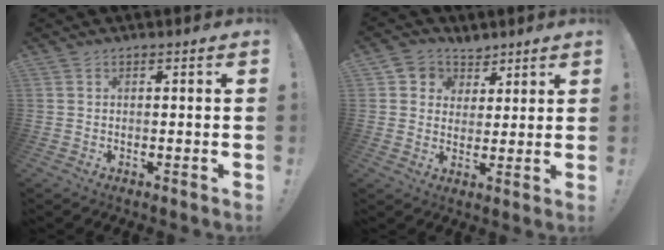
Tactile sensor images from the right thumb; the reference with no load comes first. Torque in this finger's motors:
{"motor_torque": [-0.03, -0.02, 0.25, 0.12, 0.00]}